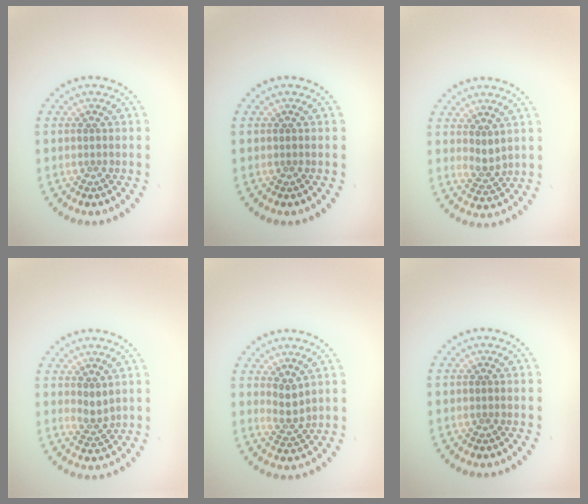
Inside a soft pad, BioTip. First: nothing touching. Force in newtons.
{"total": 0.0}
{"total": 1.6, "press": 1.4, "slide": 0.9}
{"total": 1.6, "press": 1.4, "slide": 0.9}
{"total": 1.9, "press": 1.4, "slide": 1.2}
{"total": 0.0}